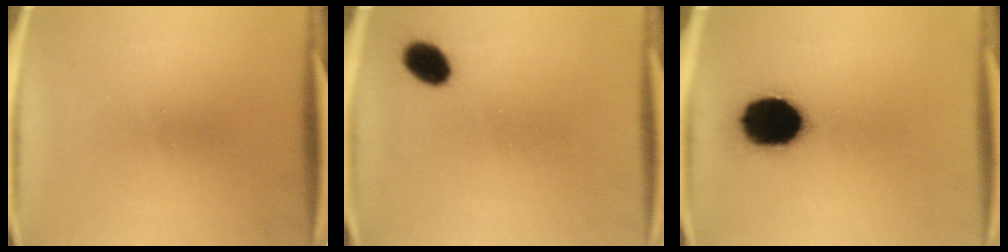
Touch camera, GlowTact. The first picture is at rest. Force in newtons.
{"total": 5.8}
{"total": 17.2}